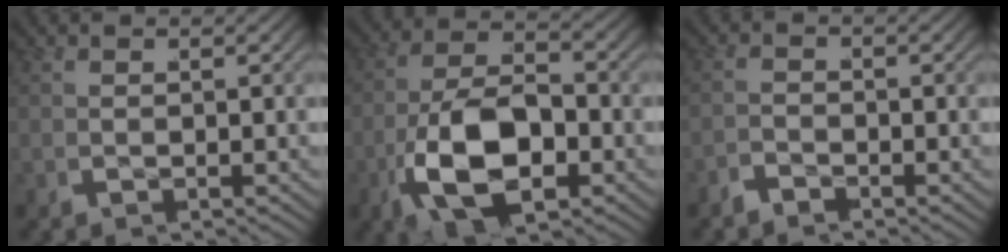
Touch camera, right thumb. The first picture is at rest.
{"total": 11.1, "force": [-2.0, 6.6, 8.6], "torque": [-0.194, -0.036, -0.020]}
{"total": 1.7, "force": [-1.6, -0.2, -0.6], "torque": [0.015, 0.003, -0.039]}